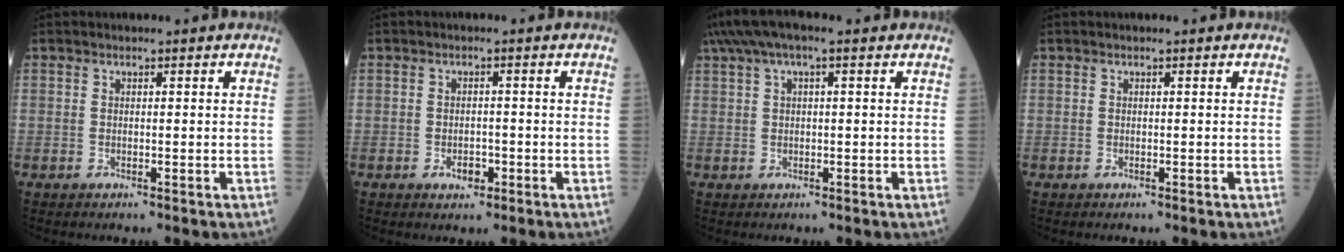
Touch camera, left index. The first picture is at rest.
{"total": 2.3, "force": [-1.2, 1.3, 1.4], "torque": [-0.018, 0.003, -0.014]}
{"total": 5.8, "force": [3.2, 1.2, 4.6], "torque": [-0.095, 0.043, 0.059]}
{"total": 0.0}